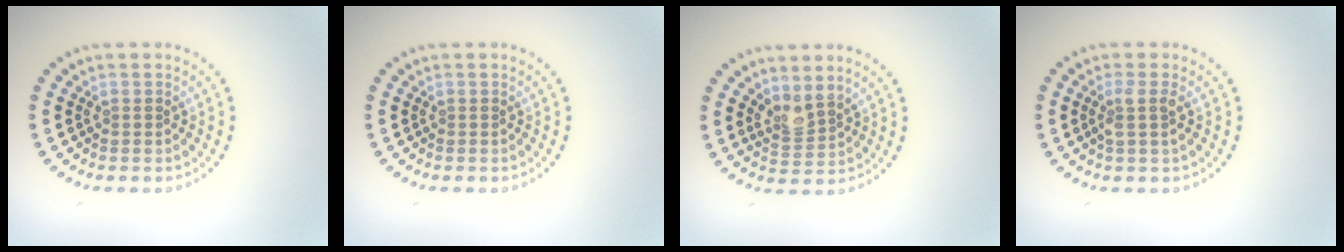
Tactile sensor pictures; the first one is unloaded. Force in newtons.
{"total": 0.0}
{"total": 2.2, "press": 1.6, "slide": 1.4}
{"total": 1.7, "press": 1.4, "slide": 1.0}